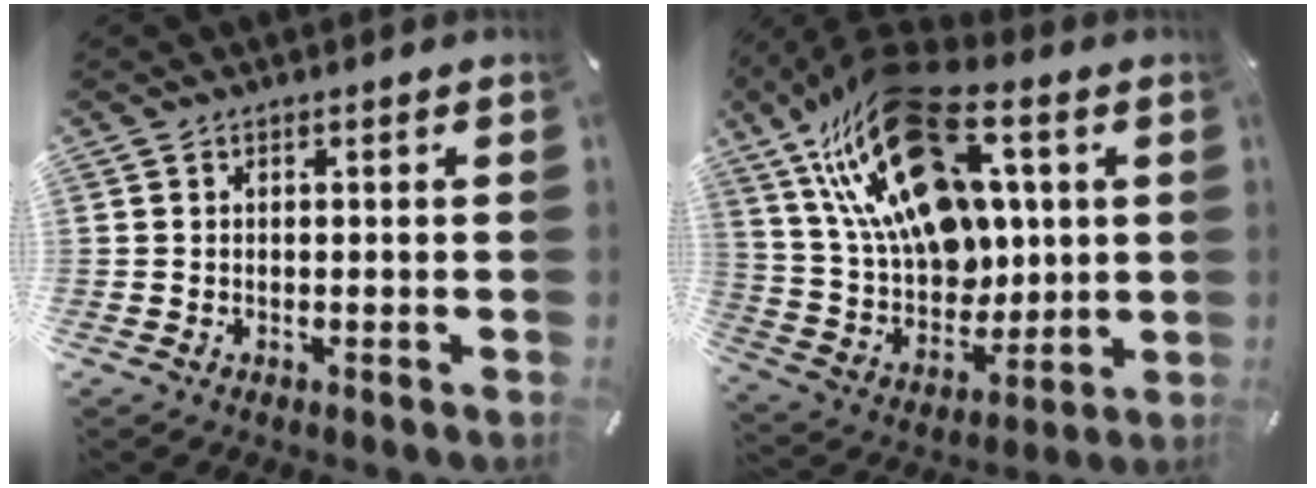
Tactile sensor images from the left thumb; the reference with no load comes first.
{"total": 26.5, "force": [11.4, 16.5, 17.3], "torque": [-0.341, -0.062, 0.199]}